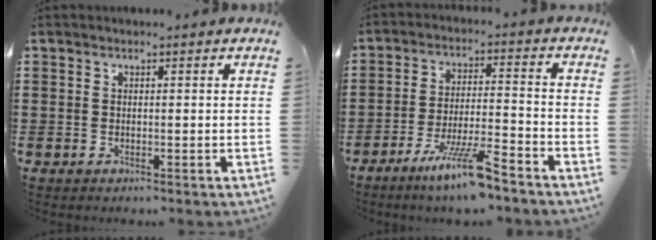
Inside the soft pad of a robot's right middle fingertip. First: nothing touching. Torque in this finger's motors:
{"motor_torque": [0.71, 0.00, 0.26, 0.20]}